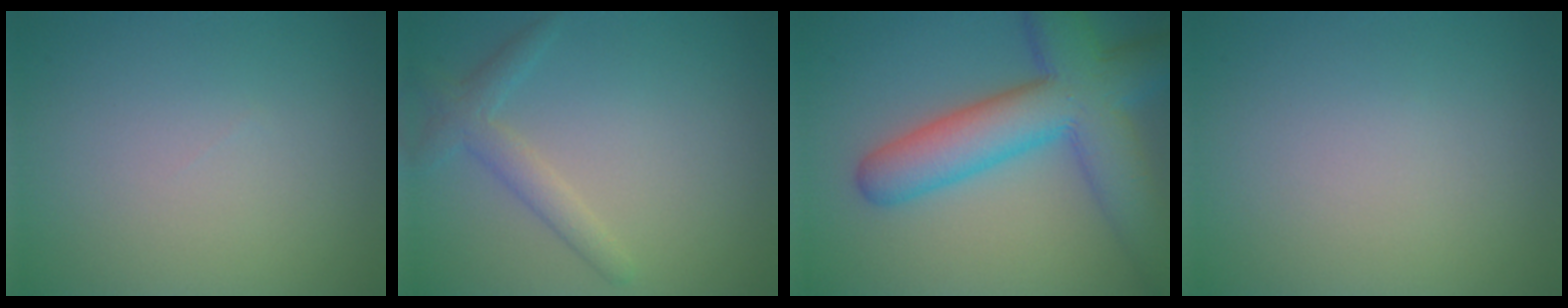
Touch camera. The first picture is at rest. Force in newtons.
{"total": 2.4, "press": 2.4, "slide": 0.2}
{"total": 10.1, "press": 10.0, "slide": 0.5}
{"total": 0.0}